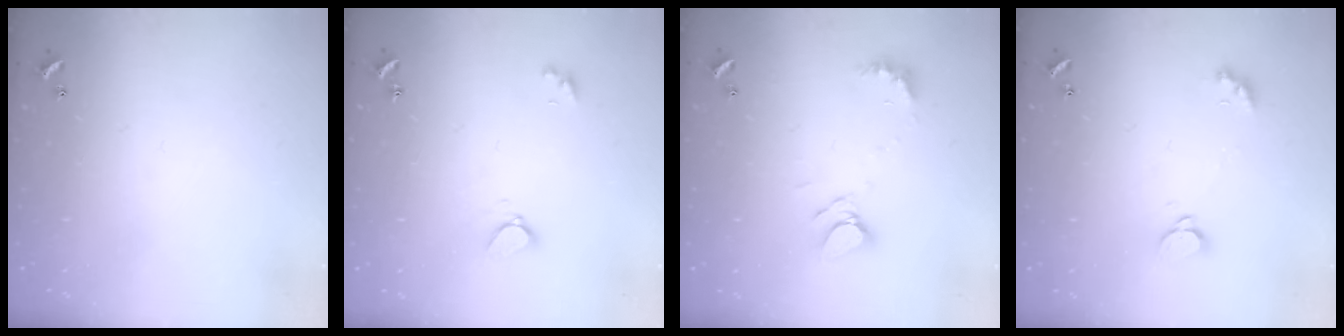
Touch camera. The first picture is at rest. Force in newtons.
{"total": 3.1, "press": 3.1, "slide": 0.3}
{"total": 7.0, "press": 7.0, "slide": 0.8}
{"total": 2.1, "press": 2.1, "slide": 0.3}